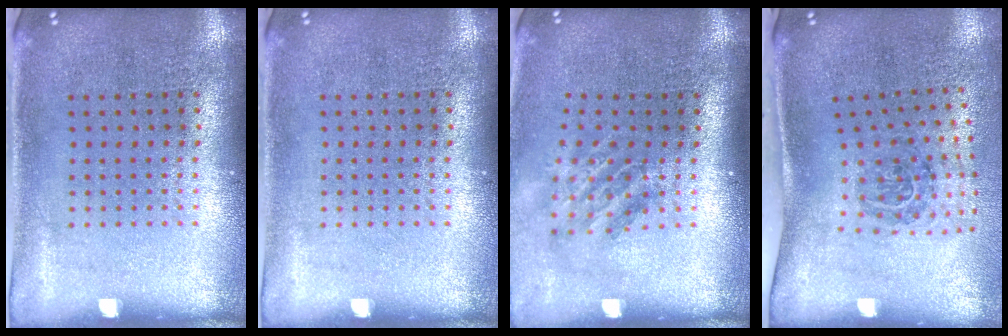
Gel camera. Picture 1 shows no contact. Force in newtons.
{"total": 0.0}
{"total": 1.8, "press": 1.2, "slide": 1.3}
{"total": 1.9, "press": 1.2, "slide": 1.4}